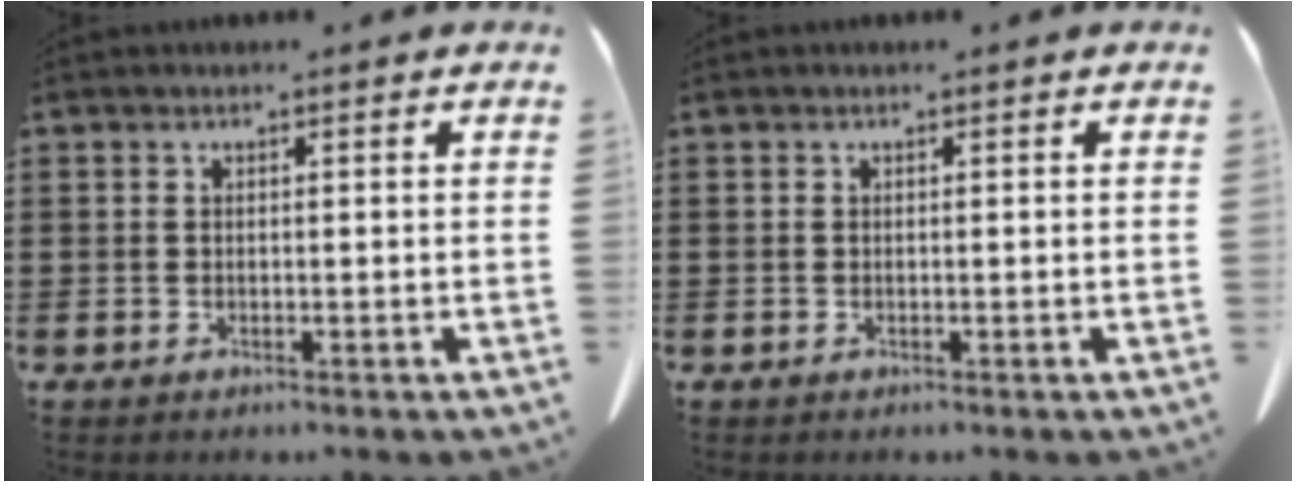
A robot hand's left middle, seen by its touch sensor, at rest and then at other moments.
{"total": 0.0}